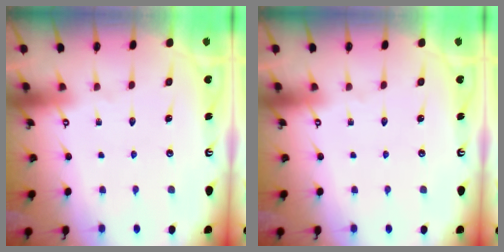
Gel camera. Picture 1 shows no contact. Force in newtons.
{"total": 0.0}